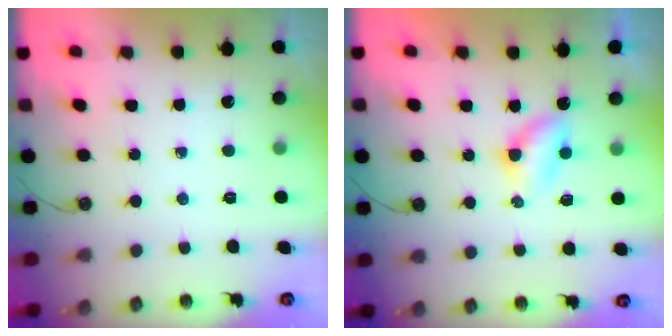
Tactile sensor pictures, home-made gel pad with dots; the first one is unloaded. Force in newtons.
{"total": 3.4, "press": 3.4, "slide": 0.5}